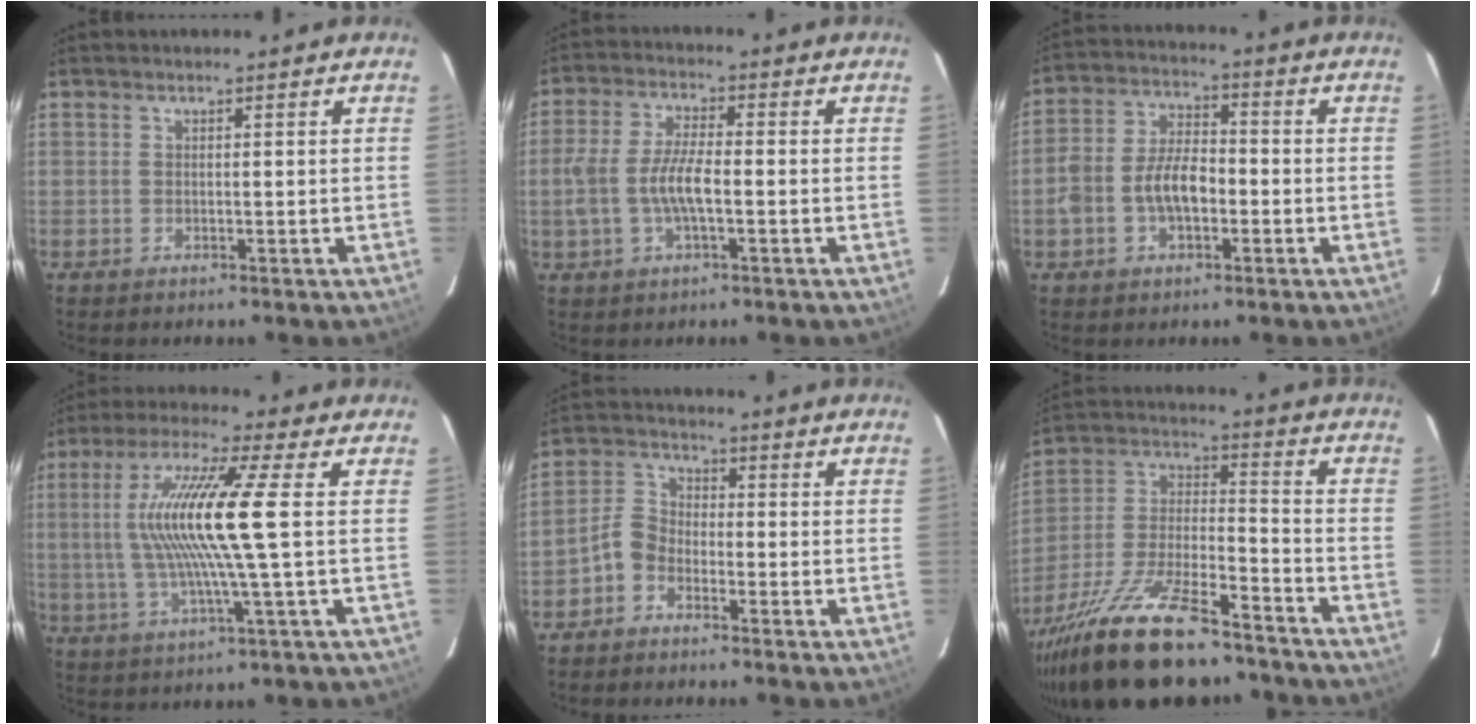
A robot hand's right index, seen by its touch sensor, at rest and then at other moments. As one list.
[{"total": 7.8, "force": [-1.7, 2.6, 7.2], "torque": [-0.149, 0.003, -0.031]}, {"total": 9.0, "force": [-2.5, 5.3, 6.8], "torque": [-0.140, 0.018, -0.042]}, {"total": 14.3, "force": [0.9, -0.5, 14.2], "torque": [-0.271, 0.002, 0.018]}, {"total": 4.4, "force": [-2.8, 2.9, 1.7], "torque": [-0.041, 0.018, -0.062]}, {"total": 24.3, "force": [-18.1, 7.0, 14.7], "torque": [-0.290, -0.028, -0.299]}]